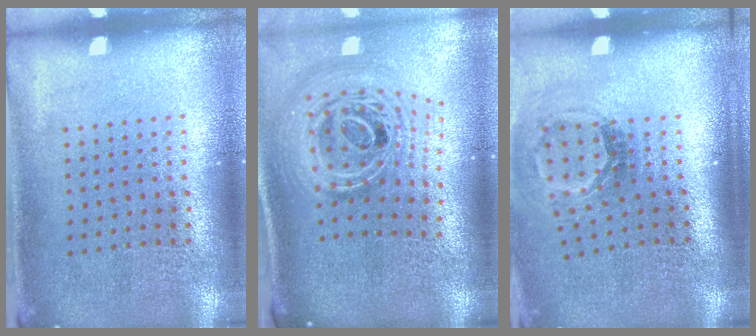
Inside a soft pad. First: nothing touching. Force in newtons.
{"total": 3.0, "press": 2.0, "slide": 2.2}
{"total": 1.9, "press": 1.2, "slide": 1.4}